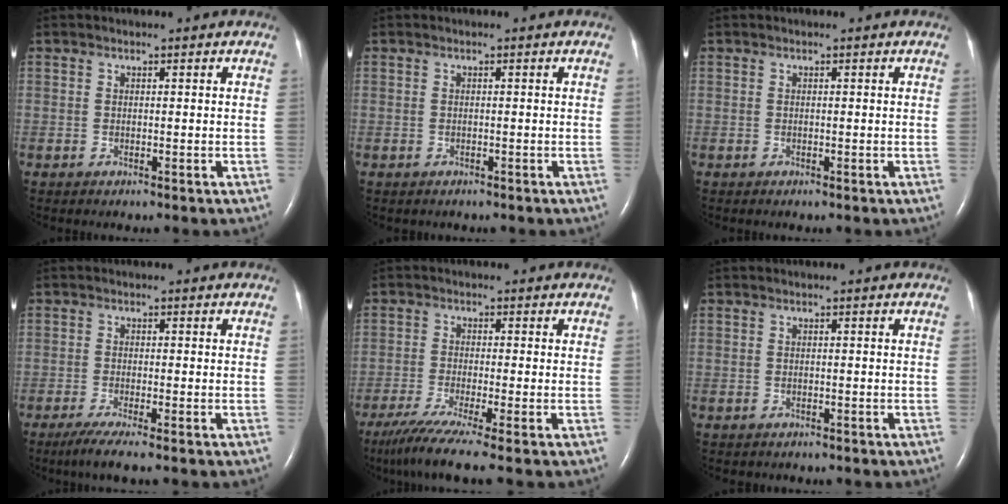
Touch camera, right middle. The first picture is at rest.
{"total": 0.7, "force": [-0.5, 0.4, 0.1], "torque": [-0.007, 0.002, -0.006]}
{"total": 0.0}
{"total": 4.0, "force": [-2.7, -0.1, 2.9], "torque": [-0.057, -0.014, -0.053]}
{"total": 8.4, "force": [-6.3, -1.1, 5.4], "torque": [-0.085, -0.030, -0.105]}
{"total": 0.7, "force": [-0.5, 0.4, 0.0], "torque": [-0.007, 0.003, -0.005]}